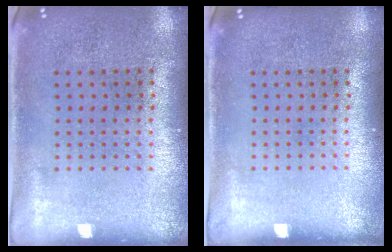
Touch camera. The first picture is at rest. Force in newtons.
{"total": 0.0}